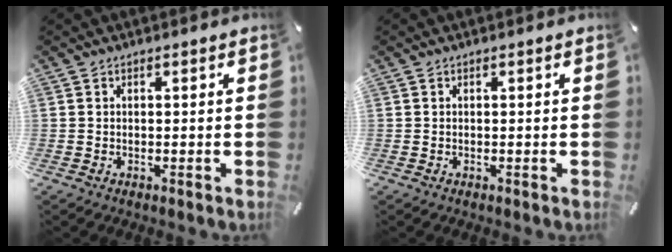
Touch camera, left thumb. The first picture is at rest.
{"total": 0.0}